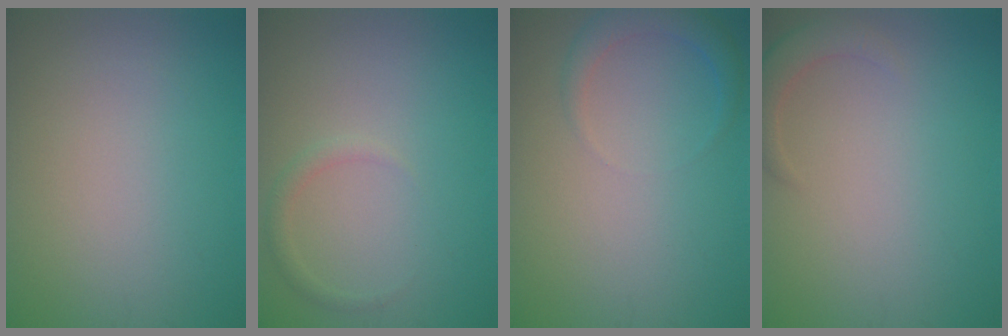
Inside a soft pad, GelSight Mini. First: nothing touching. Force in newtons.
{"total": 1.2, "press": 1.2, "slide": 0.0}
{"total": 2.2, "press": 2.2, "slide": 0.2}
{"total": 2.3, "press": 2.3, "slide": 0.4}